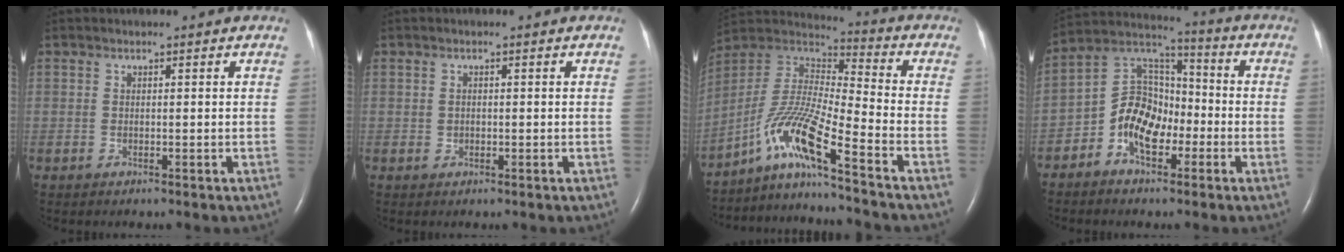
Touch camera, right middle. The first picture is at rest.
{"total": 0.8, "force": [-0.1, 0.7, 0.3], "torque": [-0.007, 0.001, 0.000]}
{"total": 12.9, "force": [-8.5, -0.6, 9.7], "torque": [-0.207, 0.003, -0.159]}
{"total": 9.7, "force": [-3.8, 6.3, 6.4], "torque": [-0.133, 0.035, -0.073]}